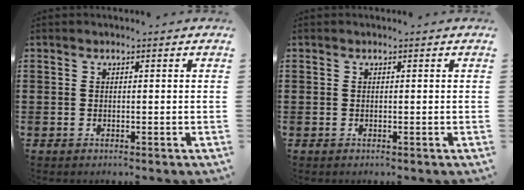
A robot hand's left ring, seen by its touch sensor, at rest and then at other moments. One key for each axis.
{"total": 0.0}